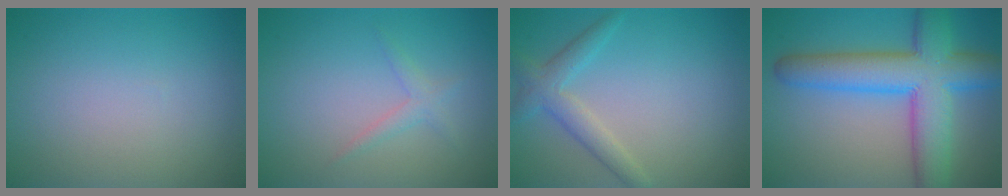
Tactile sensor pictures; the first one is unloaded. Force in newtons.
{"total": 1.3, "press": 1.3, "slide": 0.2}
{"total": 2.8, "press": 2.8, "slide": 0.1}
{"total": 9.8, "press": 9.8, "slide": 0.3}